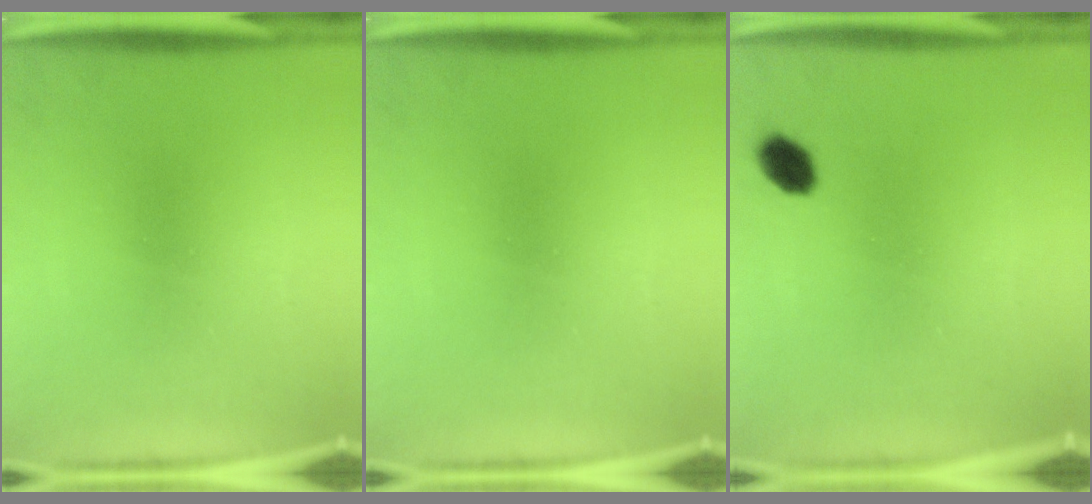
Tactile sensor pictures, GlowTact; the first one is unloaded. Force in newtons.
{"total": 0.0}
{"total": 3.8}